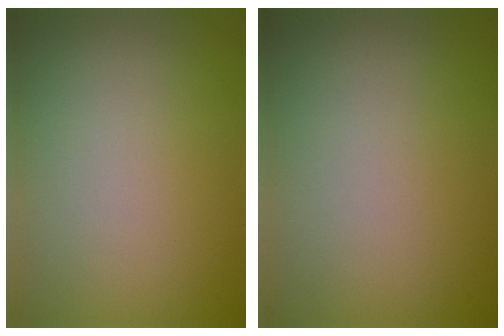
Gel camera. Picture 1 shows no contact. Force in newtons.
{"total": 0.0}